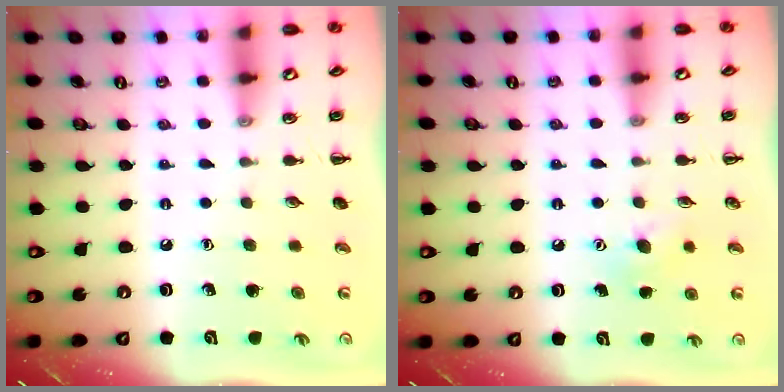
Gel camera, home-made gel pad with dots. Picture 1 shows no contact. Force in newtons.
{"total": 5.1, "press": 4.9, "slide": 1.4}